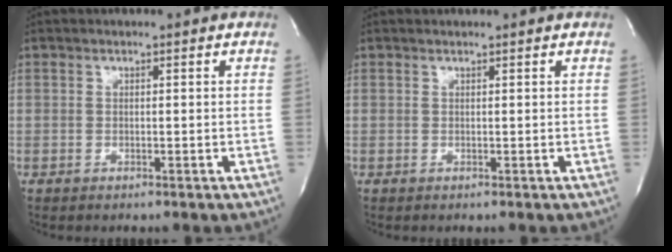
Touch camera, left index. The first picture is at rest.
{"total": 0.8, "force": [0.8, 0.0, 0.1], "torque": [-0.006, 0.009, 0.011]}